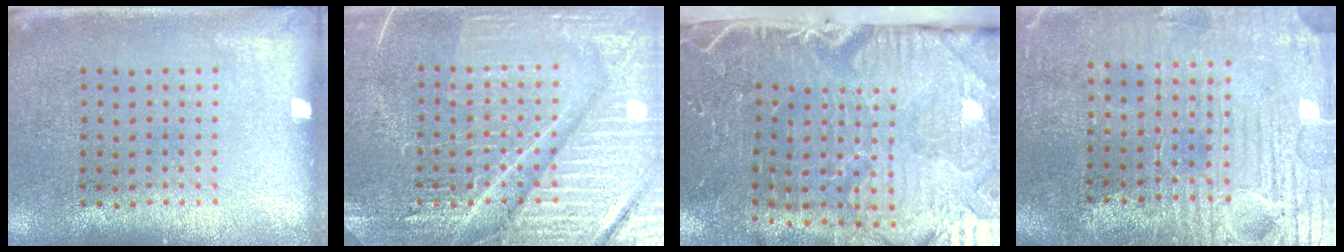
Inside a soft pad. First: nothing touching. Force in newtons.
{"total": 5.7, "press": 5.6, "slide": 0.7}
{"total": 5.3, "press": 4.2, "slide": 3.2}
{"total": 4.0, "press": 3.8, "slide": 1.3}